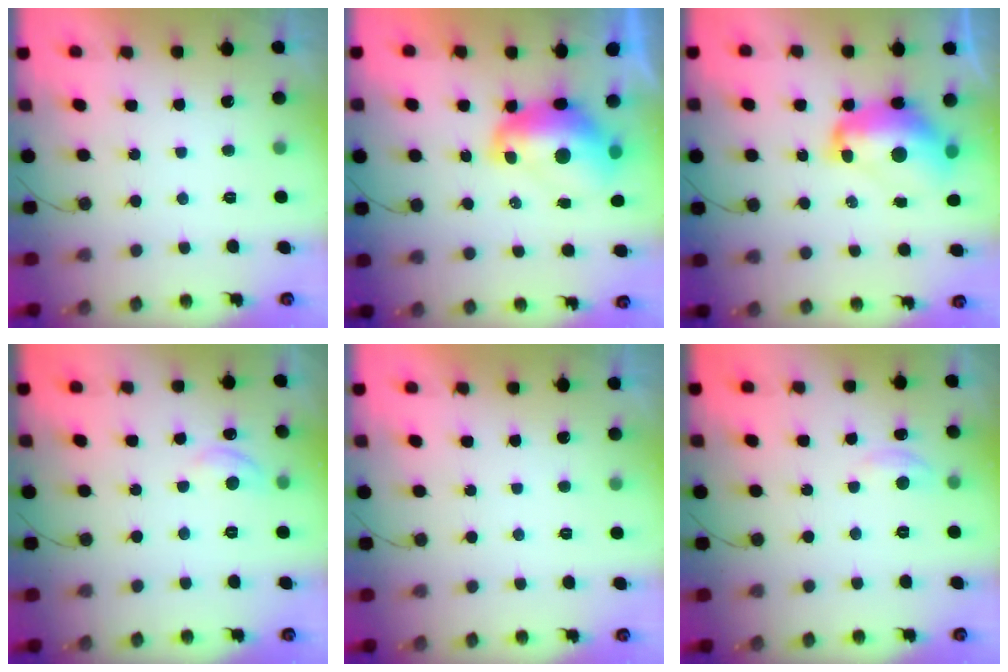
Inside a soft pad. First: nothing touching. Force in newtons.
{"total": 12.0, "press": 11.9, "slide": 1.2}
{"total": 14.1, "press": 14.1, "slide": 1.1}
{"total": 5.5, "press": 5.5, "slide": 0.7}
{"total": 0.0}
{"total": 2.7, "press": 2.7, "slide": 0.3}